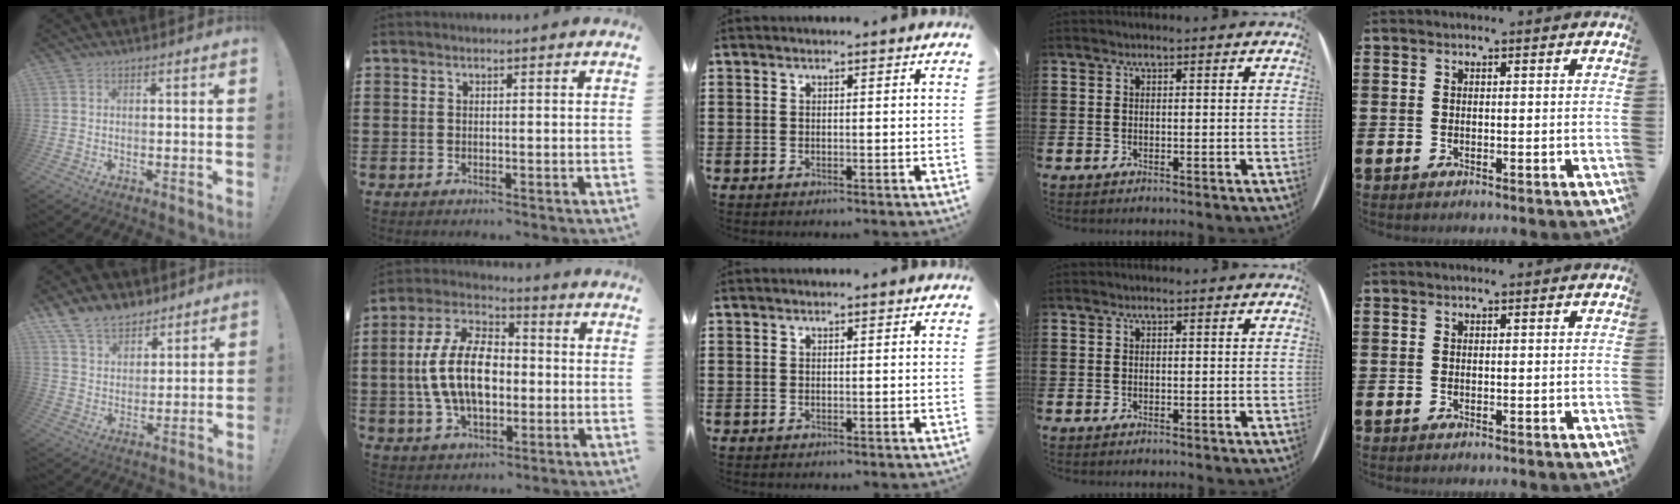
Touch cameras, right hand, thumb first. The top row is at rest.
{"thumb": {"total": 11.1, "force": [8.5, 6.4, 3.2], "torque": [-0.059, -0.054, 0.166]}, "index": {"total": 12.0, "force": [-0.8, 7.0, 9.7], "torque": [-0.232, 0.002, -0.022]}}